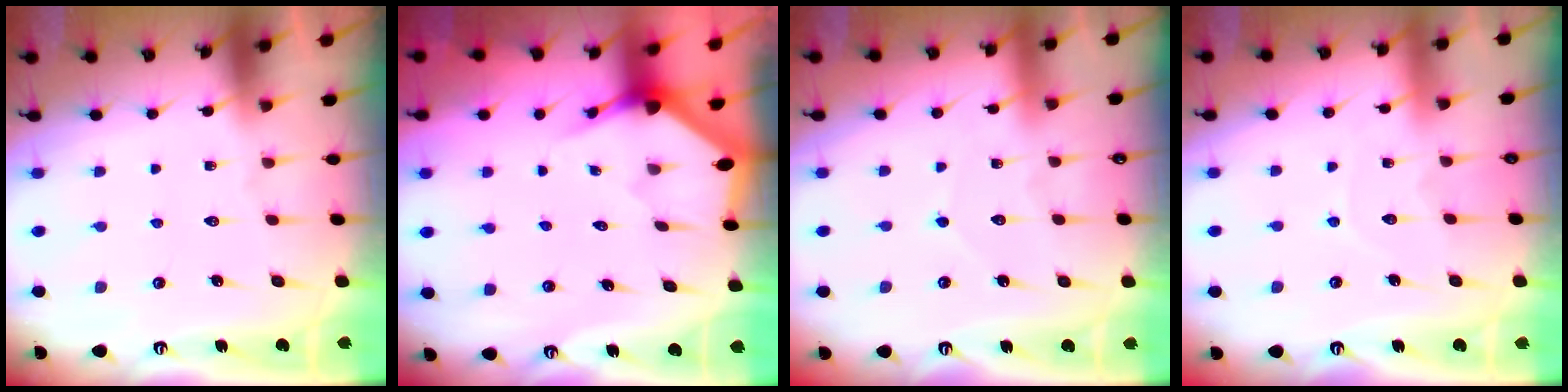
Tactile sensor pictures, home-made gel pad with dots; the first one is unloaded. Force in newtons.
{"total": 2.9, "press": 2.9, "slide": 0.2}
{"total": 4.1, "press": 4.1, "slide": 0.5}
{"total": 5.0, "press": 5.0, "slide": 0.2}